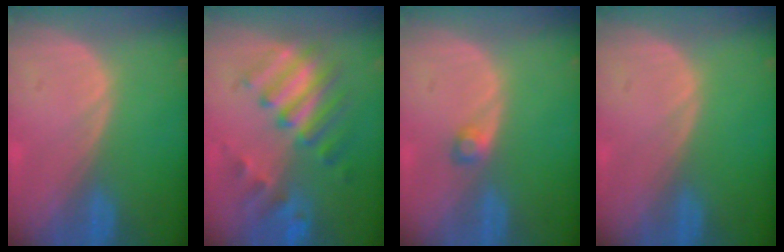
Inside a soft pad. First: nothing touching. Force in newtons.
{"total": 8.8, "press": 8.1, "slide": 3.4}
{"total": 1.6, "press": 1.6, "slide": 0.3}
{"total": 0.0}